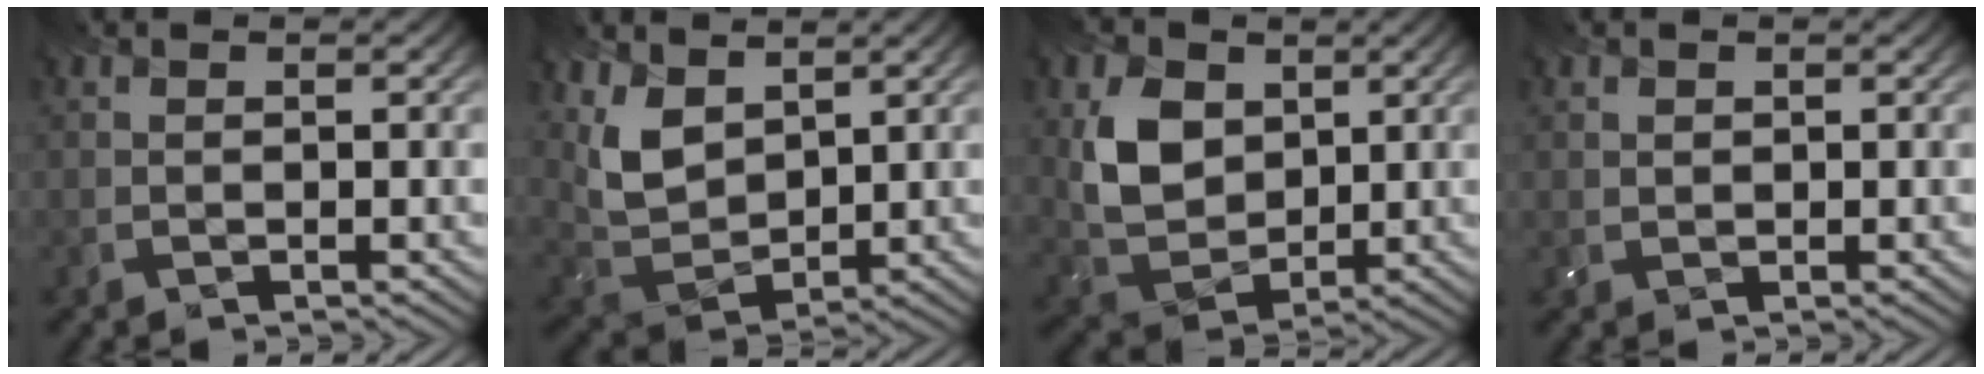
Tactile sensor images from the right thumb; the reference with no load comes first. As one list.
[{"total": 6.8, "force": [3.6, 4.2, 3.9], "torque": [-0.098, -0.012, 0.075]}, {"total": 8.6, "force": [2.4, 6.5, 5.1], "torque": [-0.124, -0.008, 0.051]}, {"total": 0.9, "force": [0.4, 0.7, 0.2], "torque": [-0.009, -0.003, 0.010]}]